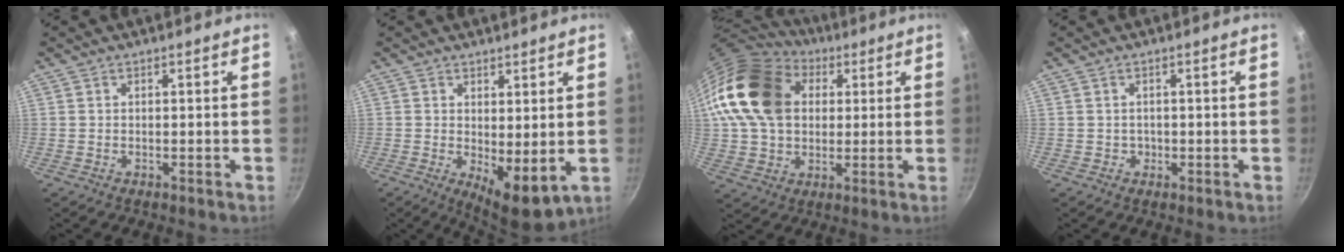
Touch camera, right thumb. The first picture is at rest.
{"total": 7.5, "force": [0.6, 3.1, 6.8], "torque": [-0.088, -0.025, 0.017]}
{"total": 21.9, "force": [5.3, 16.0, 13.9], "torque": [-0.243, 0.022, 0.090]}
{"total": 0.9, "force": [-0.2, 0.9, 0.2], "torque": [0.004, -0.001, 0.001]}